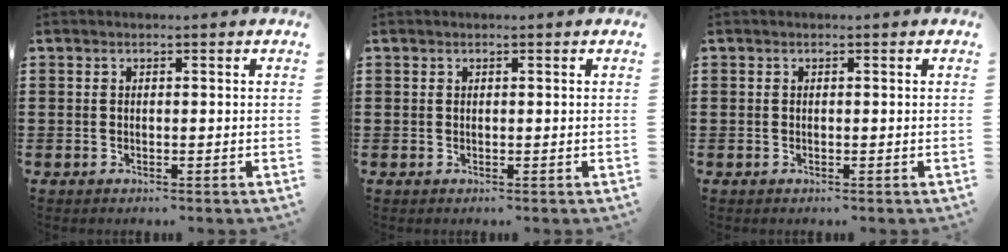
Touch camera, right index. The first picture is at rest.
{"total": 0.0}
{"total": 0.0}